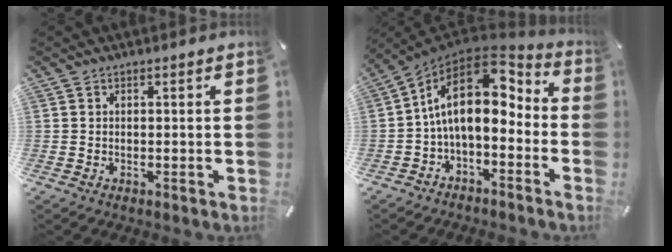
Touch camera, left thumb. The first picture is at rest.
{"total": 15.6, "force": [2.1, 9.2, 12.4], "torque": [-0.227, -0.022, 0.032]}